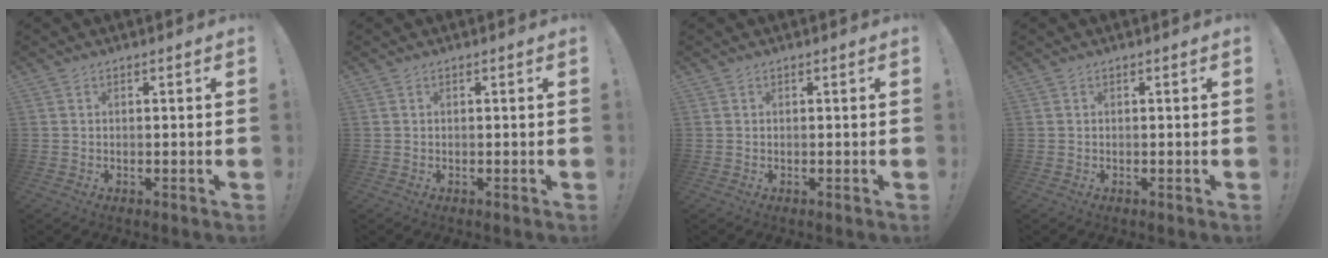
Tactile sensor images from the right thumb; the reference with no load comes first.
{"total": 0.0}
{"total": 0.0}
{"total": 0.0}